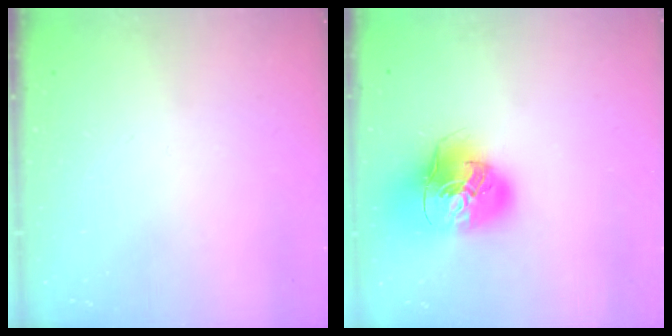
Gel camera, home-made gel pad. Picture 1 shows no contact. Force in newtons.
{"total": 19.6, "press": 19.4, "slide": 2.7}